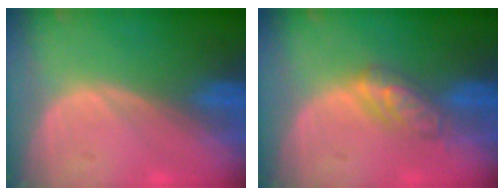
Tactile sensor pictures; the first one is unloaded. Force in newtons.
{"total": 4.7, "press": 4.5, "slide": 1.3}